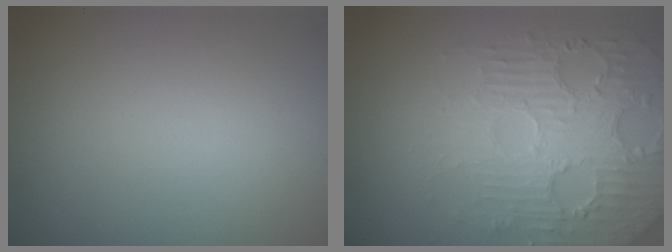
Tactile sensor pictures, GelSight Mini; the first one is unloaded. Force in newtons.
{"total": 5.8, "press": 3.9, "slide": 4.3}